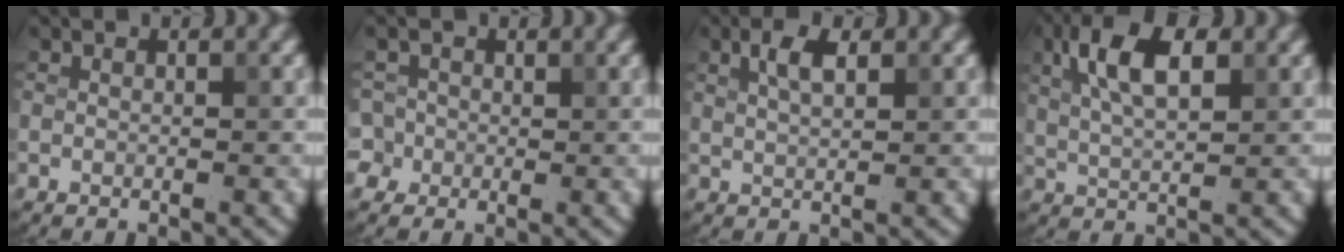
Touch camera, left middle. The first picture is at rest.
{"total": 3.2, "force": [0.1, 3.0, 1.0], "torque": [-0.008, 0.030, -0.019]}
{"total": 2.2, "force": [1.1, 0.8, 1.8], "torque": [-0.035, 0.004, 0.021]}
{"total": 6.2, "force": [2.3, 2.7, 5.2], "torque": [-0.101, 0.009, 0.039]}